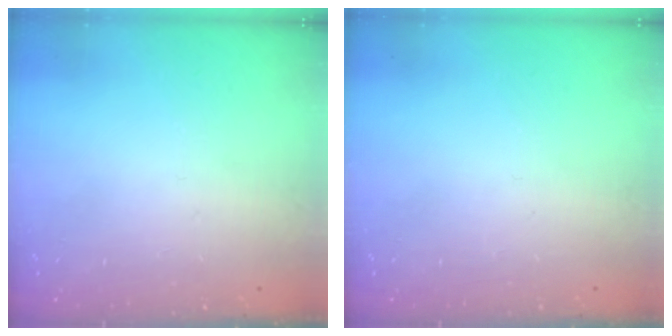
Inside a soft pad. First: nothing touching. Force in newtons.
{"total": 0.0}